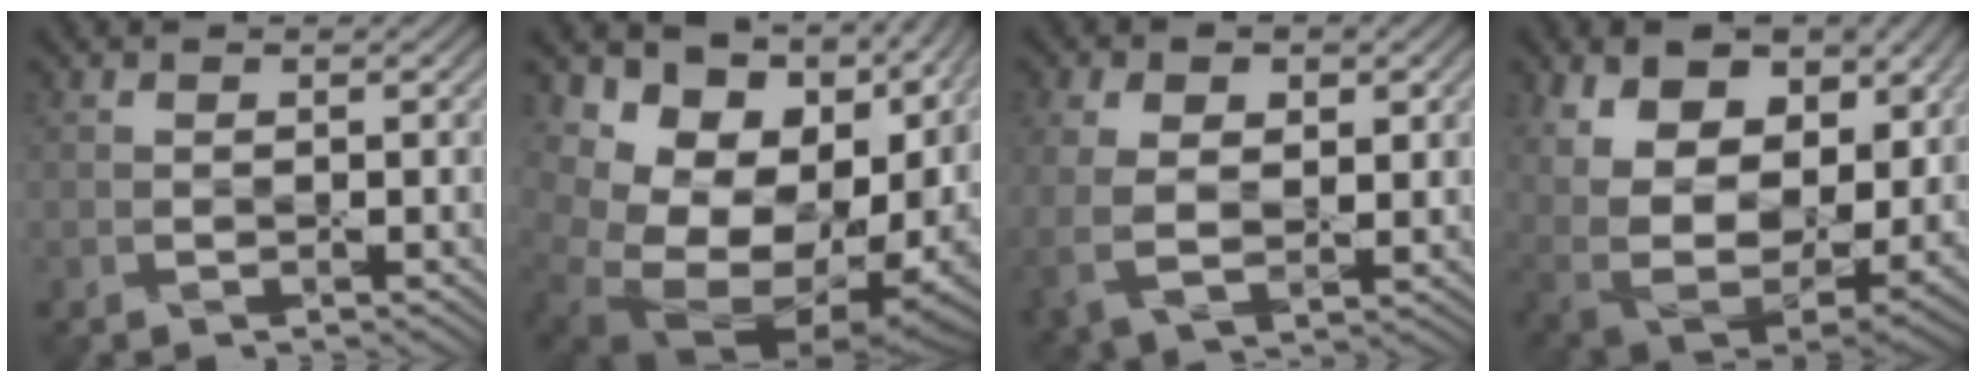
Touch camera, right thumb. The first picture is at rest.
{"total": 18.8, "force": [-0.4, 14.1, 12.5], "torque": [-0.189, -0.026, 0.044]}
{"total": 7.1, "force": [0.9, 4.8, 5.1], "torque": [-0.118, -0.013, 0.023]}
{"total": 15.9, "force": [4.8, 11.0, 10.5], "torque": [-0.217, 0.007, 0.086]}